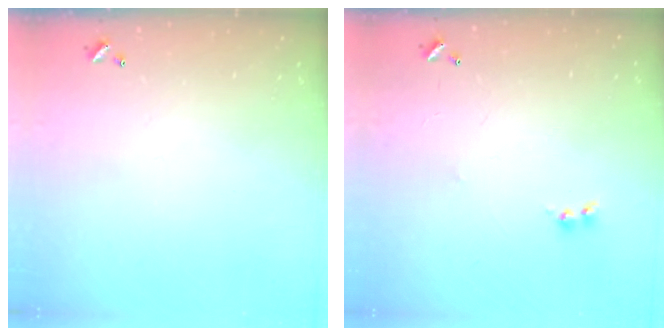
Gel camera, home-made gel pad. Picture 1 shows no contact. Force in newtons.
{"total": 1.8, "press": 1.8, "slide": 0.3}